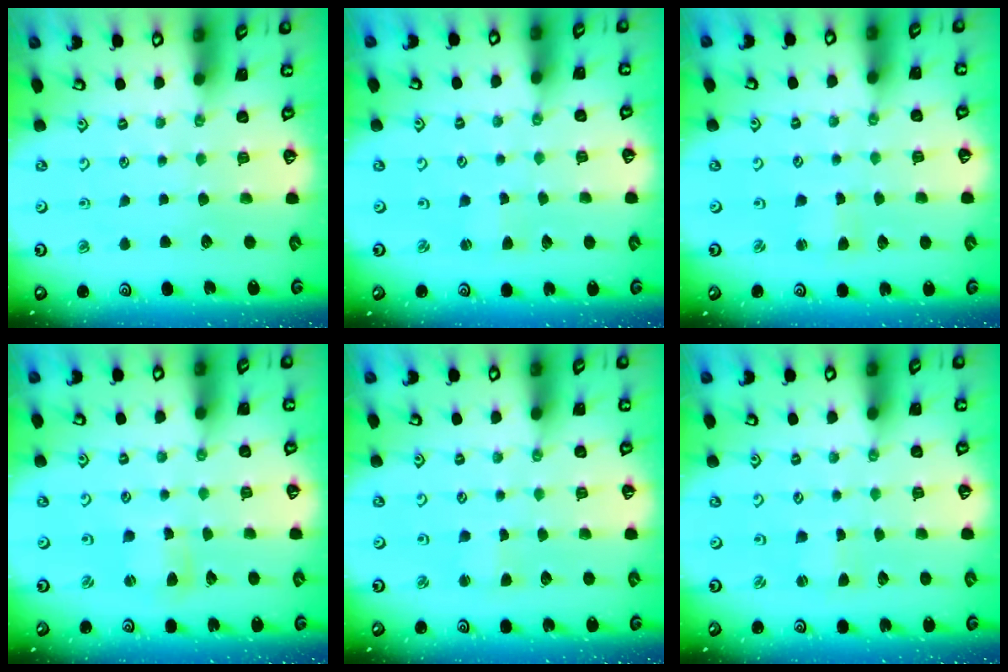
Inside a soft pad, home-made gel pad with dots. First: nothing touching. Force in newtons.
{"total": 1.6, "press": 1.6, "slide": 0.3}
{"total": 1.9, "press": 1.9, "slide": 0.3}
{"total": 2.1, "press": 2.1, "slide": 0.3}
{"total": 1.6, "press": 1.5, "slide": 0.4}
{"total": 0.0}